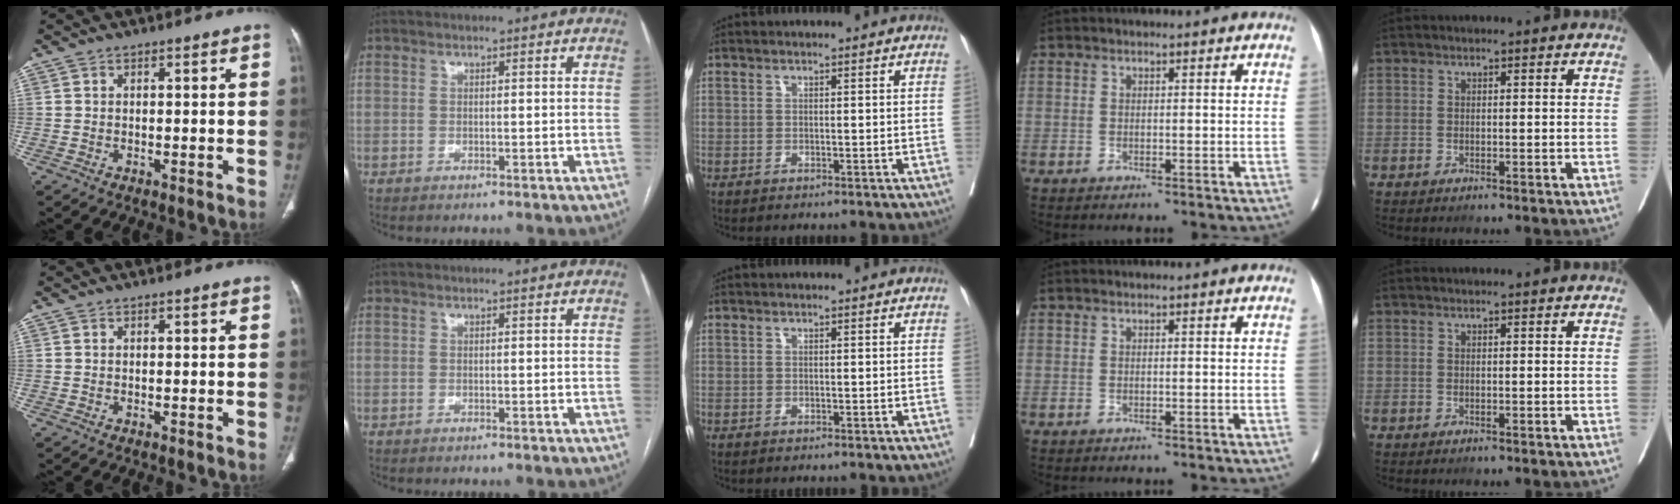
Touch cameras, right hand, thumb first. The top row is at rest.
{}